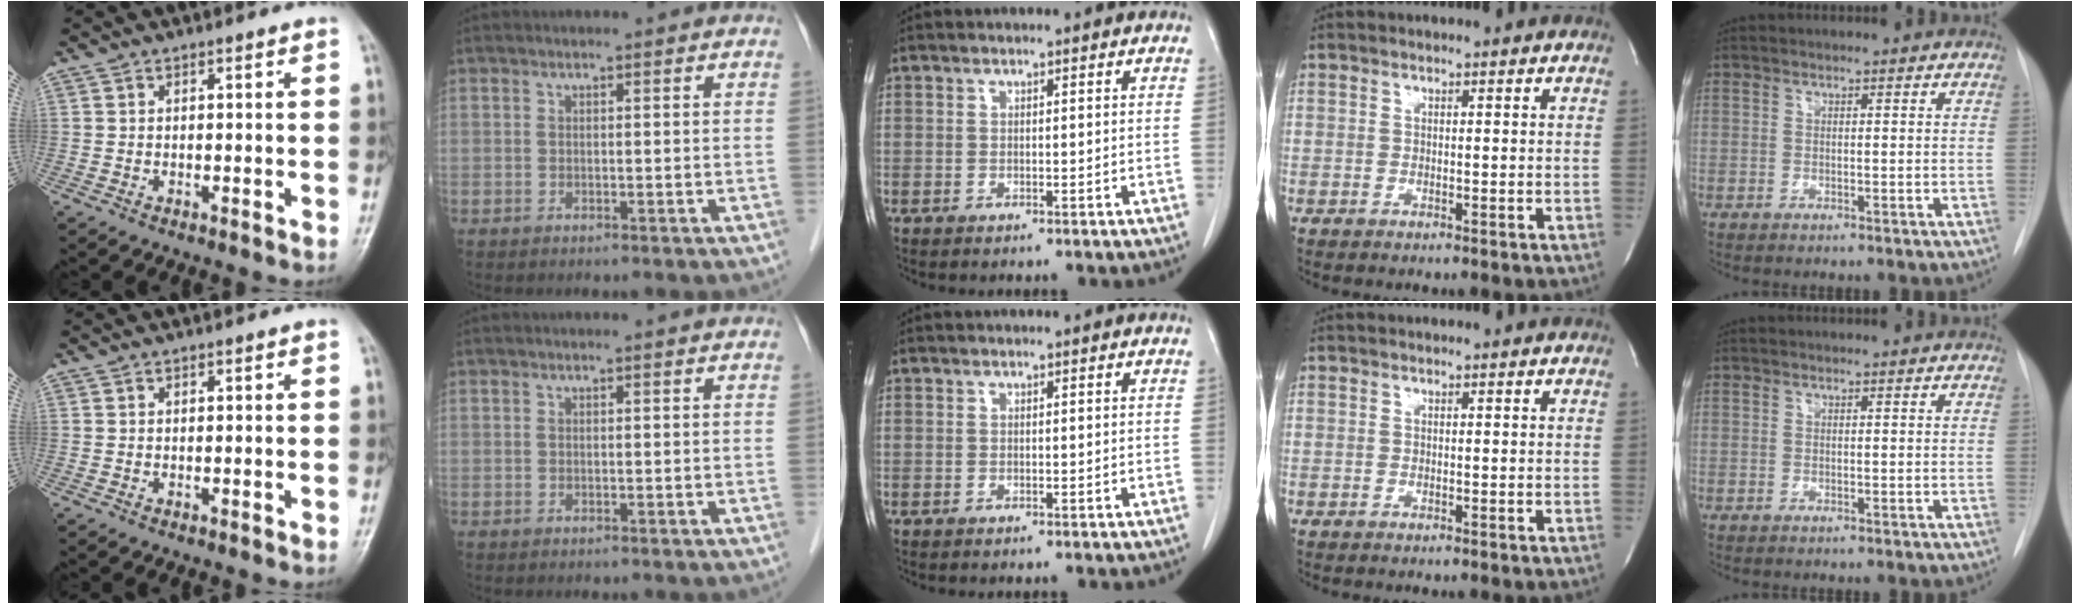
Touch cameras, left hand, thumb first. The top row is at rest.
{}